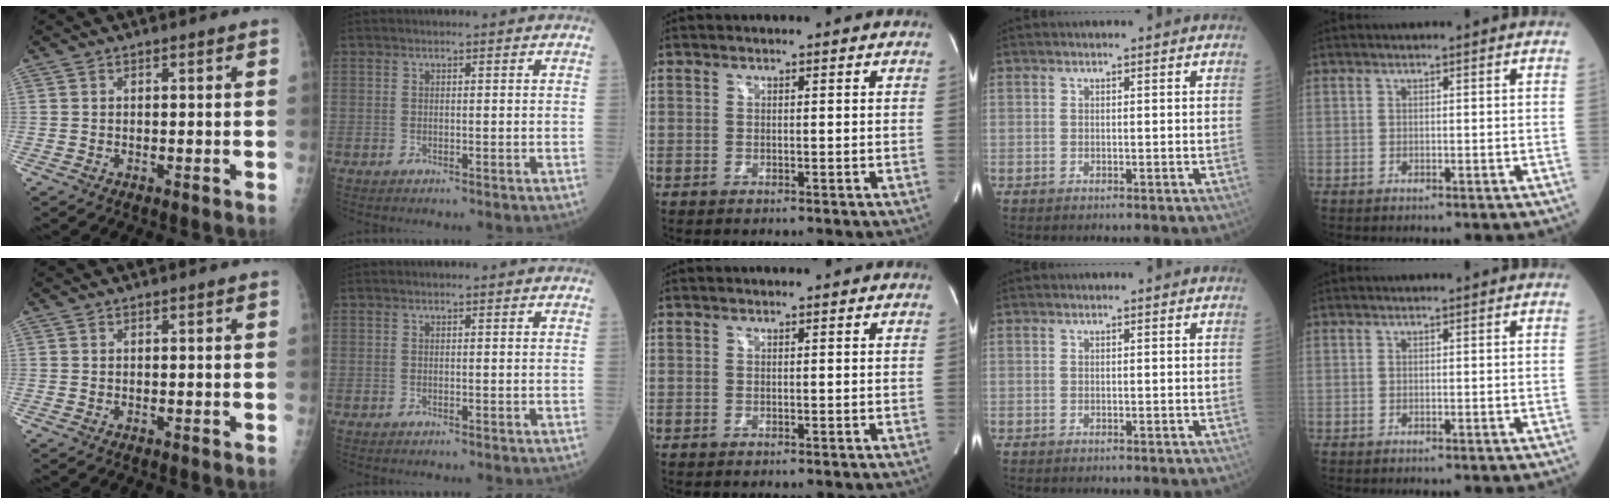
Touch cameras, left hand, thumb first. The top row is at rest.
{}